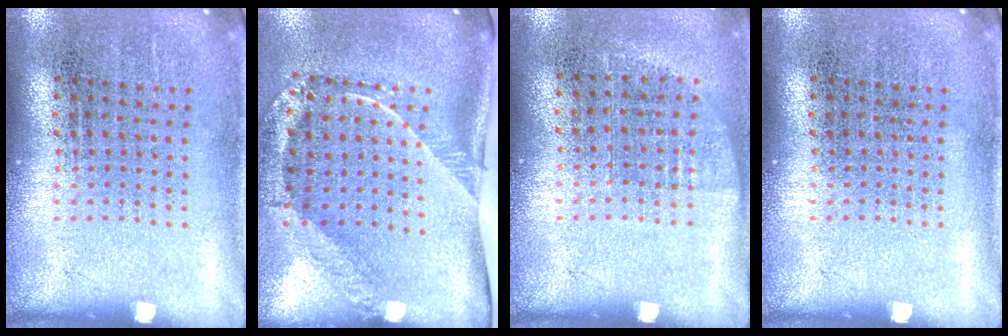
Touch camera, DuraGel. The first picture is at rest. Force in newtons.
{"total": 2.6, "press": 1.7, "slide": 1.9}
{"total": 0.6, "press": 0.6, "slide": 0.2}
{"total": 0.0}